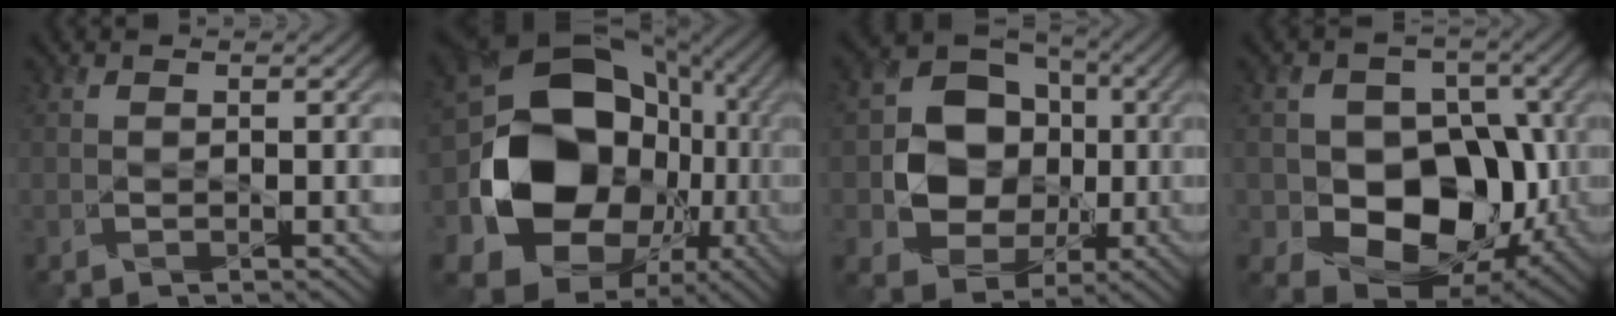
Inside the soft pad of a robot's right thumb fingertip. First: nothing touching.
{"total": 19.6, "force": [-2.7, 15.6, 11.5], "torque": [-0.234, -0.037, -0.038]}
{"total": 10.8, "force": [-0.8, 9.2, 5.6], "torque": [-0.107, -0.011, -0.023]}
{"total": 12.2, "force": [-2.5, 9.3, 7.5], "torque": [-0.104, -0.019, -0.056]}